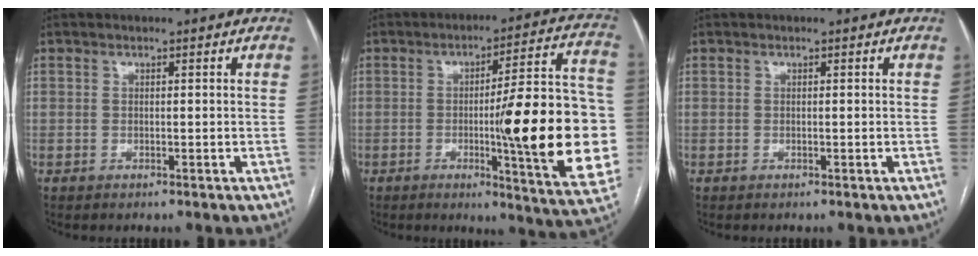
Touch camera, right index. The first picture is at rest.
{"total": 22.2, "force": [-3.1, 2.2, 21.8], "torque": [-0.224, 0.011, -0.034]}
{"total": 0.0}